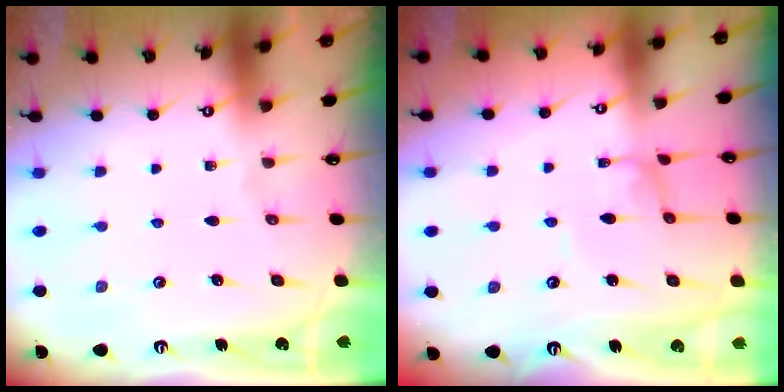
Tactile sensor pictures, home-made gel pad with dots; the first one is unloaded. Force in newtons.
{"total": 1.5, "press": 1.4, "slide": 0.1}